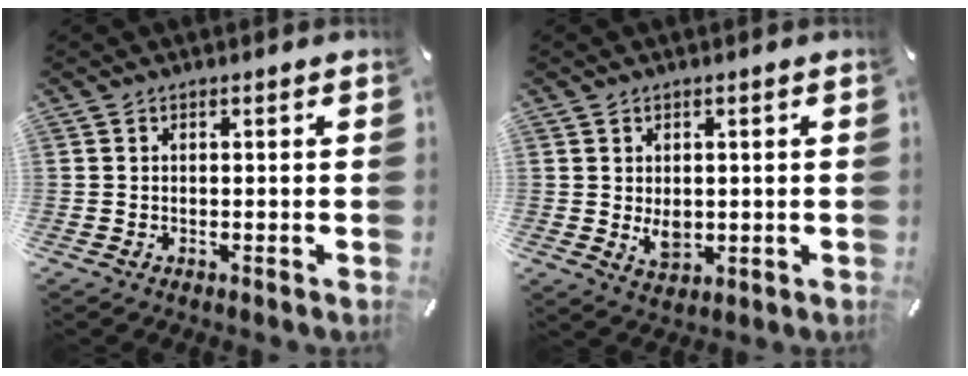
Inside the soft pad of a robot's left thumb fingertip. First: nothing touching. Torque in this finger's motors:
{"motor_torque": [0.83, 0.95, 0.26, -0.09, 0.04]}